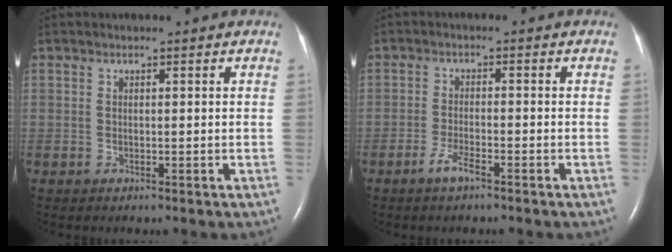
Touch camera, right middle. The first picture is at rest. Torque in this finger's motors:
{"motor_torque": [0.45, -0.40, 0.08, 0.02]}